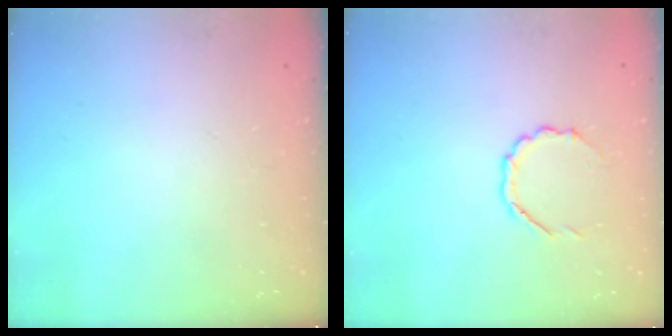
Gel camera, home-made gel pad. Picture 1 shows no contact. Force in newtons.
{"total": 4.9, "press": 4.7, "slide": 1.3}